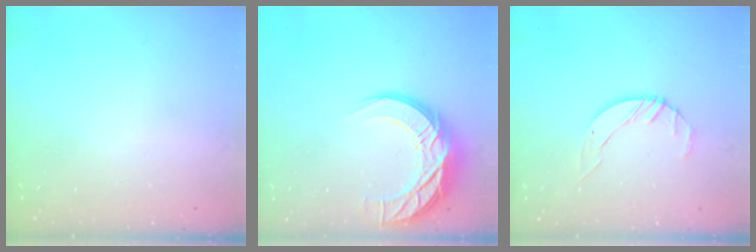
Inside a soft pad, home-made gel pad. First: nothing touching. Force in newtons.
{"total": 15.9, "press": 15.9, "slide": 1.2}
{"total": 3.4, "press": 3.3, "slide": 0.5}